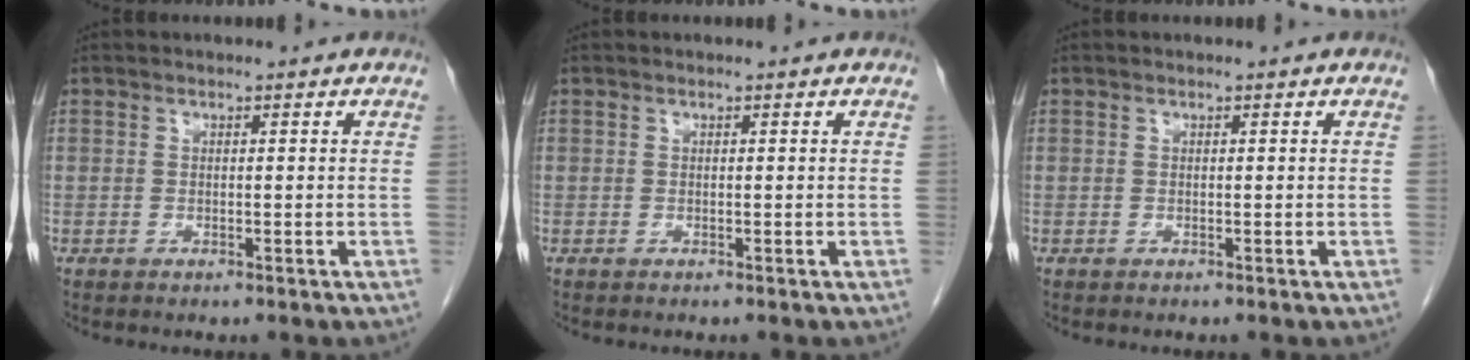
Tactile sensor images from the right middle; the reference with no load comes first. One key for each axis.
{"total": 0.0}
{"total": 0.0}